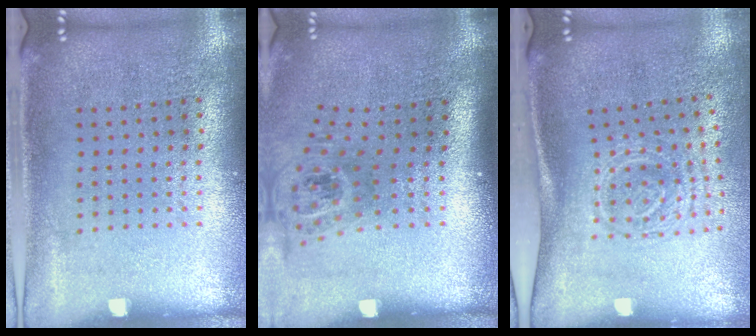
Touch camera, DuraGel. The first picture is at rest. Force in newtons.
{"total": 1.8, "press": 1.3, "slide": 1.2}
{"total": 1.7, "press": 1.2, "slide": 1.2}